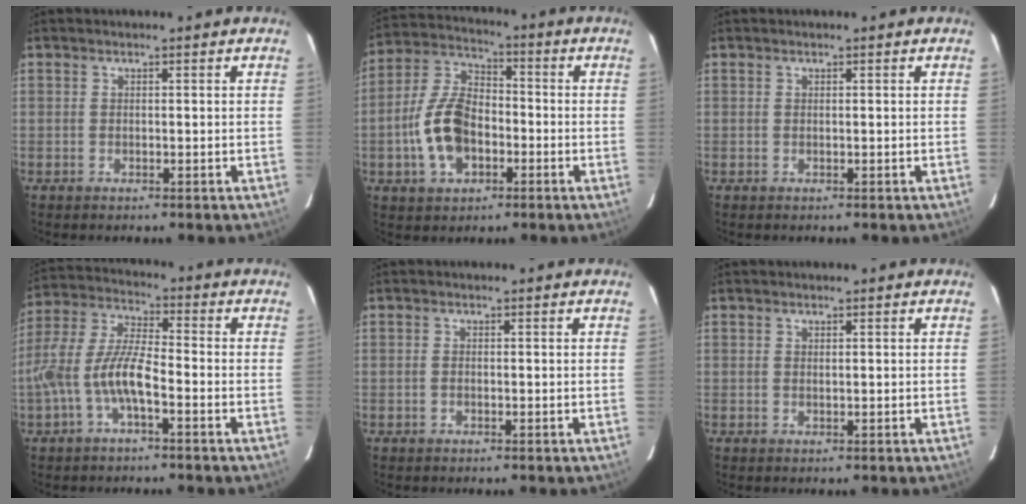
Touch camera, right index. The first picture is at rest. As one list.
[{"total": 12.3, "force": [-3.4, 7.6, 9.0], "torque": [-0.188, 0.021, -0.058]}, {"total": 0.0}, {"total": 10.1, "force": [-3.9, 2.9, 8.8], "torque": [-0.197, 0.009, -0.075]}, {"total": 0.7, "force": [-0.2, 0.5, 0.5], "torque": [-0.010, 0.001, -0.005]}, {"total": 0.5, "force": [0.2, 0.2, 0.4], "torque": [-0.008, 0.002, 0.005]}]